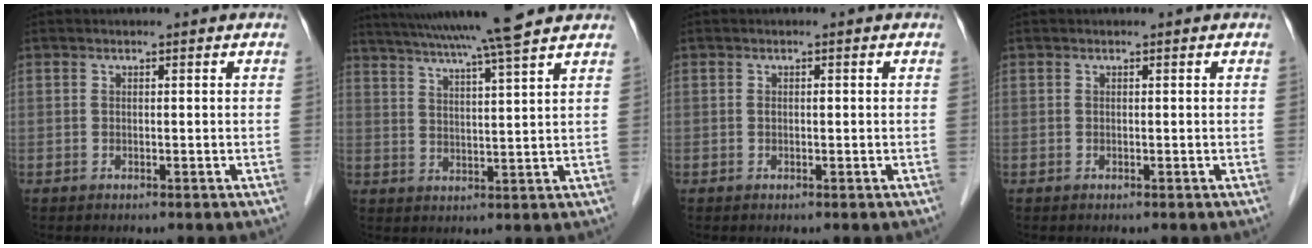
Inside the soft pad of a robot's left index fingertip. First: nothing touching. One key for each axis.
{"total": 14.9, "fx": 12.7, "fy": -1.1, "fz": 7.7, "tx": -0.137, "ty": 0.013, "tz": 0.183}
{"total": 0.5, "fx": 0.0, "fy": 0.2, "fz": 0.5, "tx": -0.010, "ty": 0.001, "tz": 0.000}
{"total": 0.0}